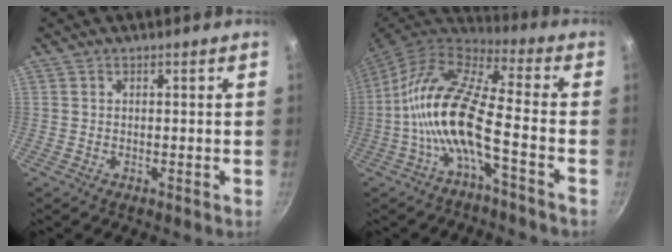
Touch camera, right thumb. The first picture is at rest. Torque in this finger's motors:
{"motor_torque": [-0.26, 1.32, 1.94, -0.83, 0.82]}